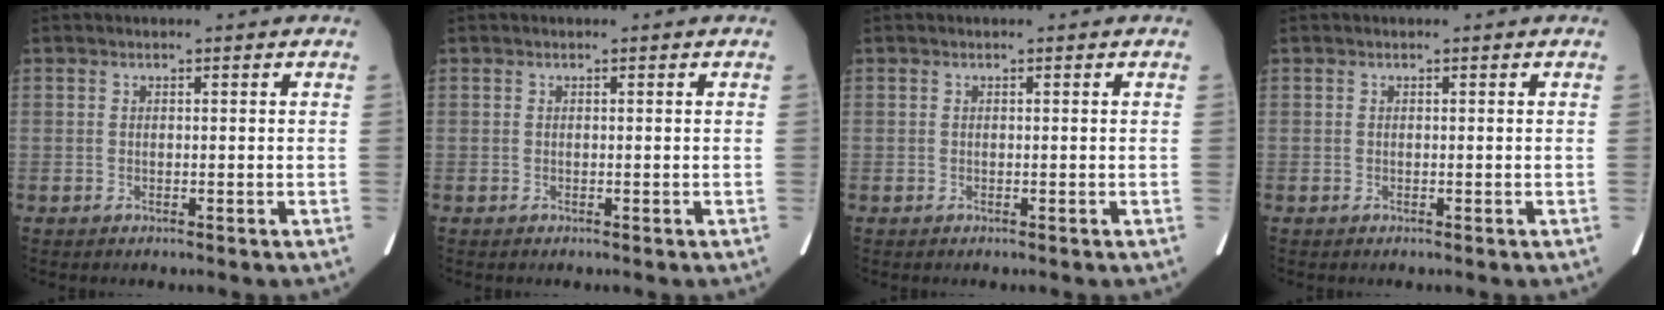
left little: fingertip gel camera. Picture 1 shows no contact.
{"total": 0.0}
{"total": 0.0}
{"total": 0.0}